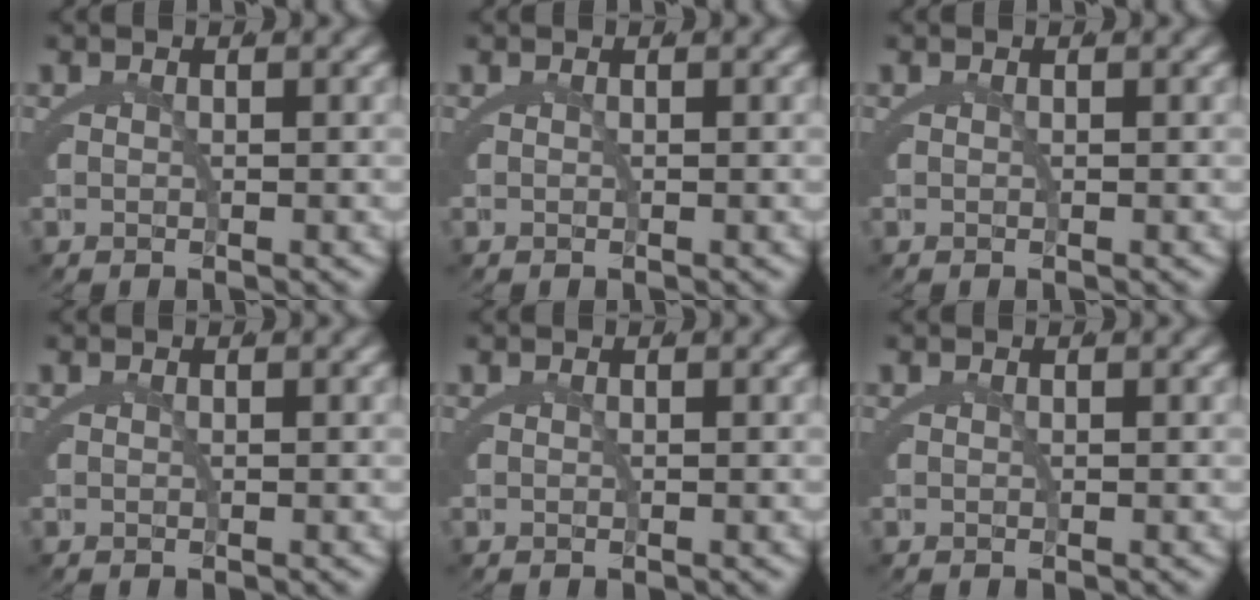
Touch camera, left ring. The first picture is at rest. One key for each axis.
{"total": 0.0}
{"total": 0.0}
{"total": 0.0}
{"total": 0.0}
{"total": 0.0}